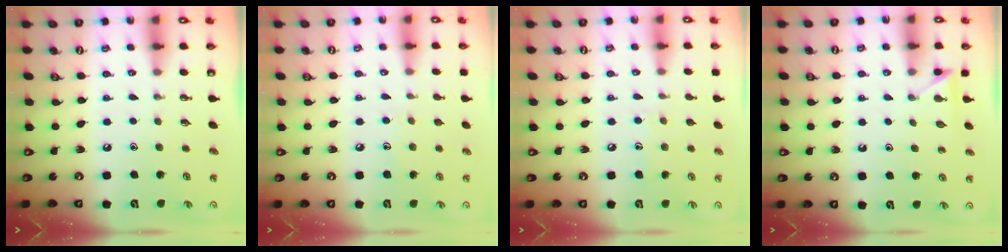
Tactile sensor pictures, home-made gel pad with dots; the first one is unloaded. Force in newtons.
{"total": 5.5, "press": 5.5, "slide": 0.5}
{"total": 6.2, "press": 6.2, "slide": 0.6}
{"total": 3.1, "press": 3.1, "slide": 0.3}